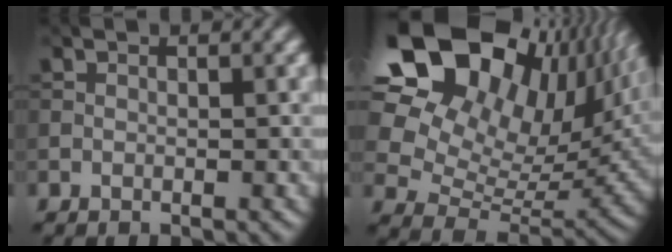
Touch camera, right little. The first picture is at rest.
{"total": 19.6, "force": [9.3, 11.8, 12.5], "torque": [-0.228, 0.053, 0.151]}